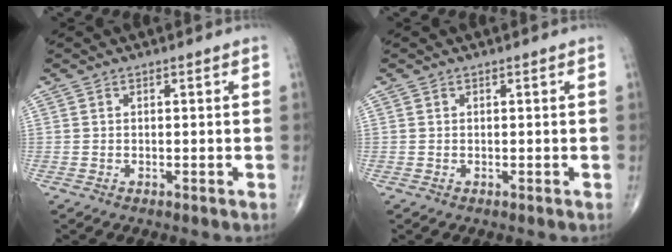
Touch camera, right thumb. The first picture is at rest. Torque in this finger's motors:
{"motor_torque": [0.22, 0.04, 0.22, 0.21, -0.05]}